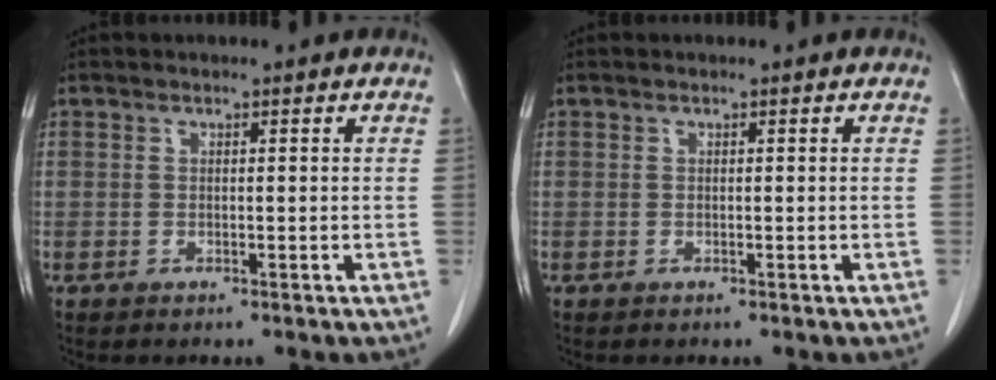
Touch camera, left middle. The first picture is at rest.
{"total": 0.0}